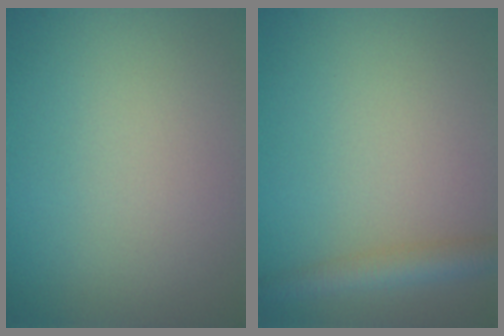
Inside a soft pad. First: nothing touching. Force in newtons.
{"total": 2.9, "press": 2.9, "slide": 0.1}